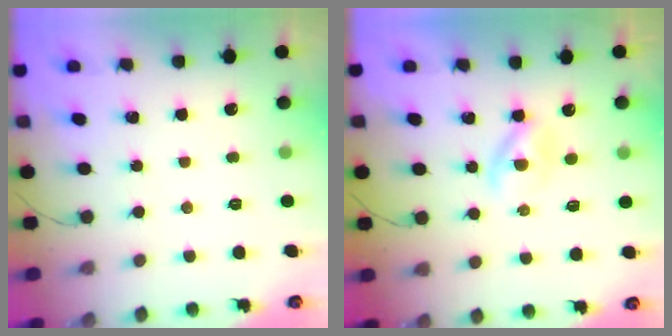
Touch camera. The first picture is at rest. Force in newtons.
{"total": 2.4, "press": 2.2, "slide": 1.0}